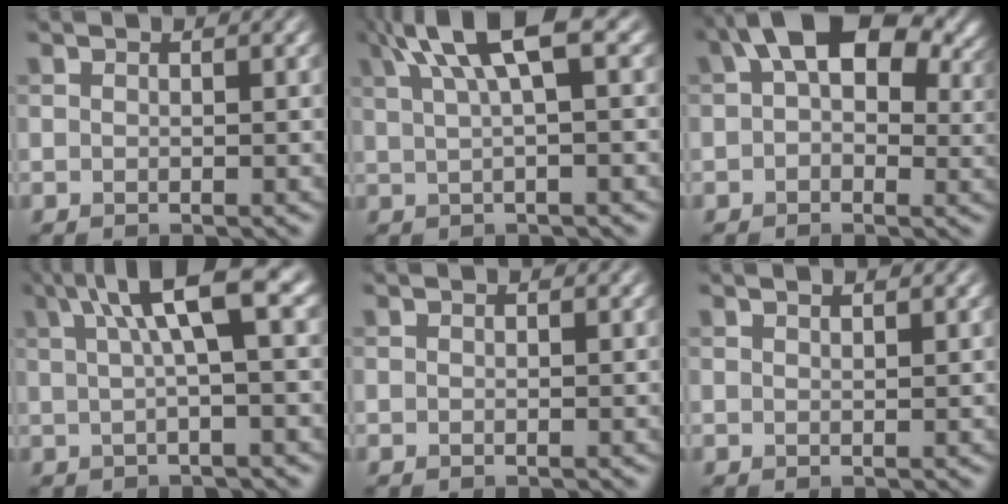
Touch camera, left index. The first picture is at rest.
{"total": 6.8, "force": [3.0, 1.8, 5.8], "torque": [-0.092, 0.021, 0.051]}
{"total": 10.8, "force": [4.1, 6.2, 7.8], "torque": [-0.106, 0.024, 0.051]}
{"total": 7.1, "force": [2.3, 1.6, 6.5], "torque": [-0.087, 0.019, 0.030]}
{"total": 0.0}
{"total": 0.9, "force": [0.7, 0.1, 0.6], "torque": [-0.007, 0.001, 0.010]}